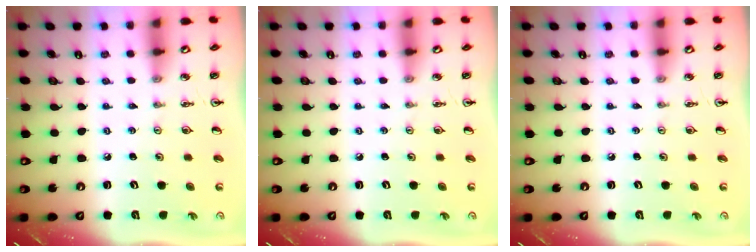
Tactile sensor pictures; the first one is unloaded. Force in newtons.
{"total": 0.0}
{"total": 0.0}